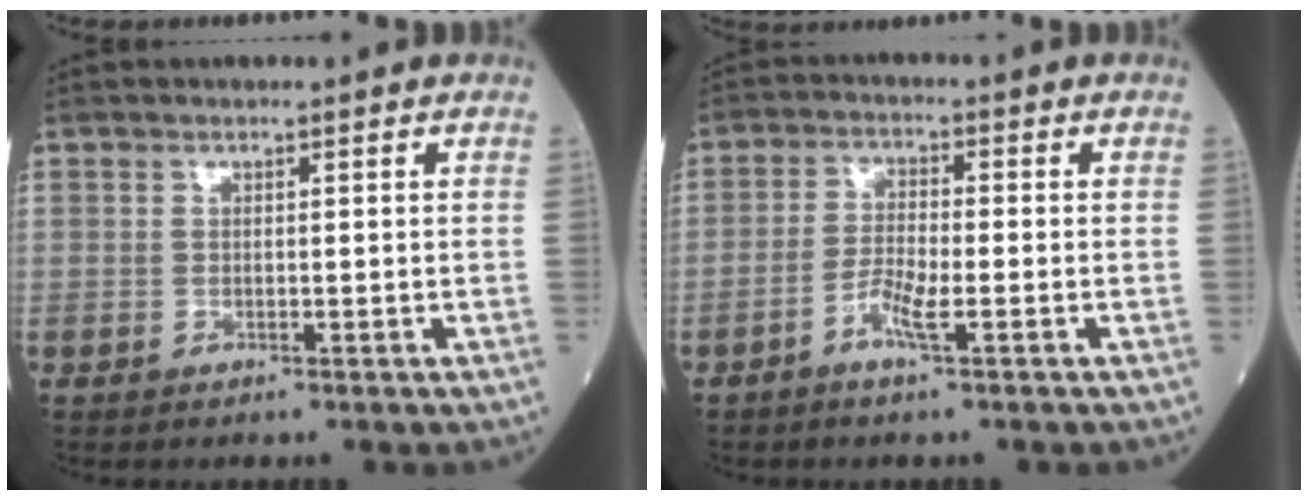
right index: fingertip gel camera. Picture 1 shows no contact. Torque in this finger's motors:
{"motor_torque": [-0.23, 0.04, -0.08, -0.01]}